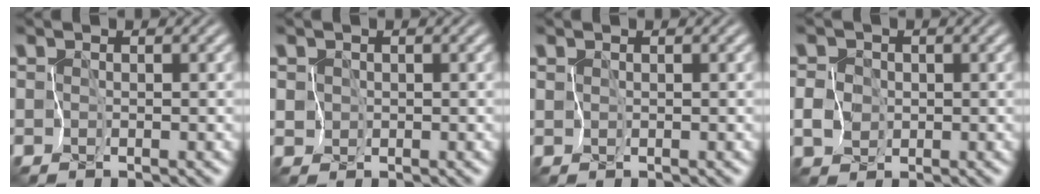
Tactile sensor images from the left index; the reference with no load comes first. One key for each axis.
{"total": 2.6, "fx": 0.7, "fy": 2.4, "fz": 0.6, "tx": -0.029, "ty": 0.019, "tz": 0.007}
{"total": 0.0}
{"total": 3.1, "fx": -0.4, "fy": 3.0, "fz": 0.8, "tx": -0.023, "ty": 0.010, "tz": -0.013}